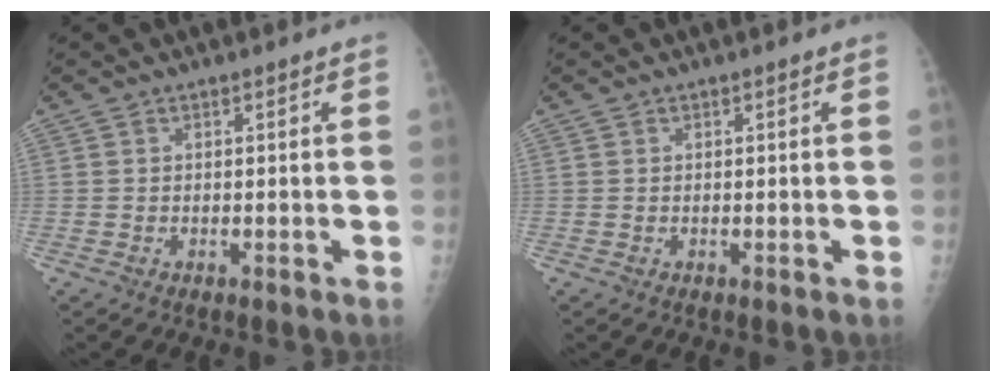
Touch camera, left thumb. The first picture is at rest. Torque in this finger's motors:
{"motor_torque": [0.01, 0.01, 0.01, -0.04, 0.00]}